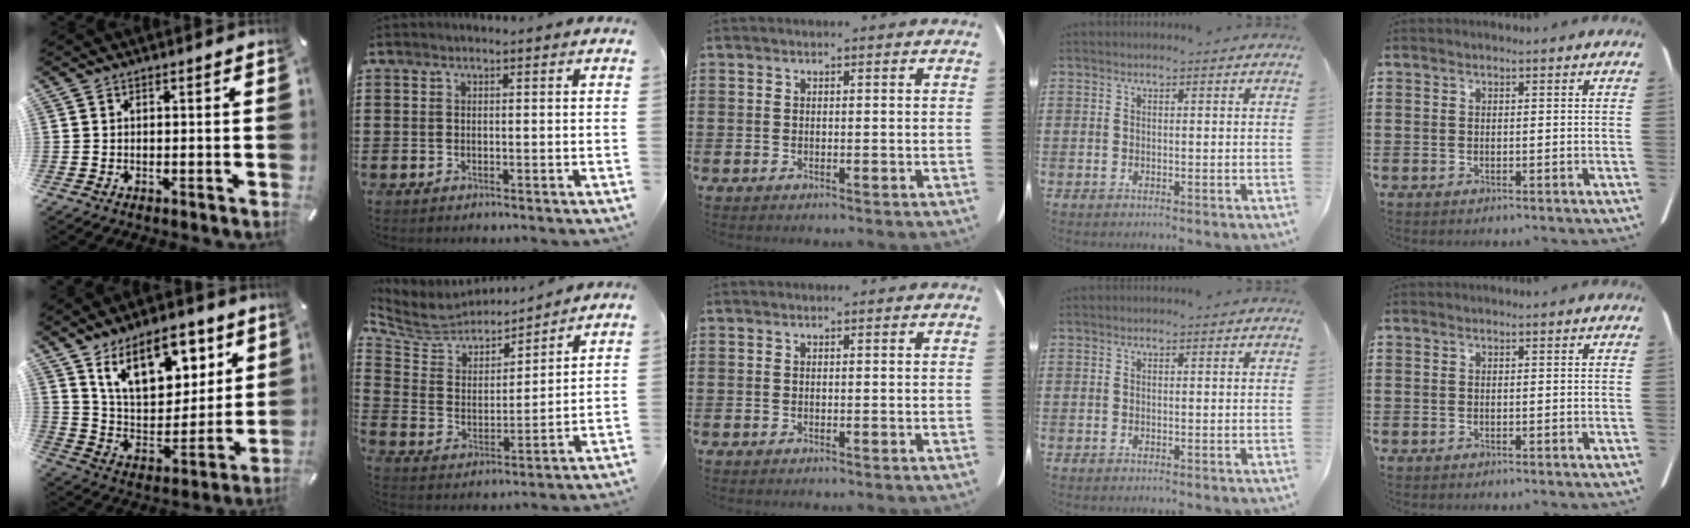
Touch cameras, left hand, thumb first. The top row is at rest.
{"thumb": {"total": 16.7, "force": [10.3, 9.5, 9.1], "torque": [-0.147, -0.050, 0.187]}, "index": {"total": 6.4, "force": [6.0, 2.4, 0.6], "torque": [-0.054, -0.040, 0.102]}}